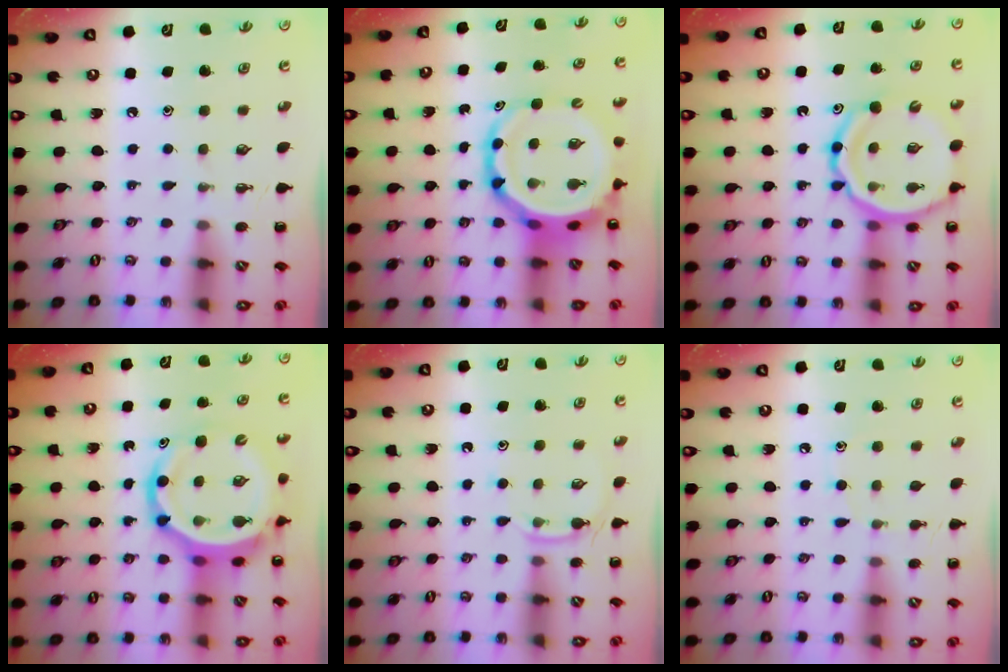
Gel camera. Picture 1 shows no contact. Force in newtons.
{"total": 9.6, "press": 9.3, "slide": 2.5}
{"total": 14.4, "press": 14.0, "slide": 3.5}
{"total": 10.0, "press": 9.6, "slide": 3.0}
{"total": 4.6, "press": 4.4, "slide": 1.4}
{"total": 6.5, "press": 6.1, "slide": 2.3}